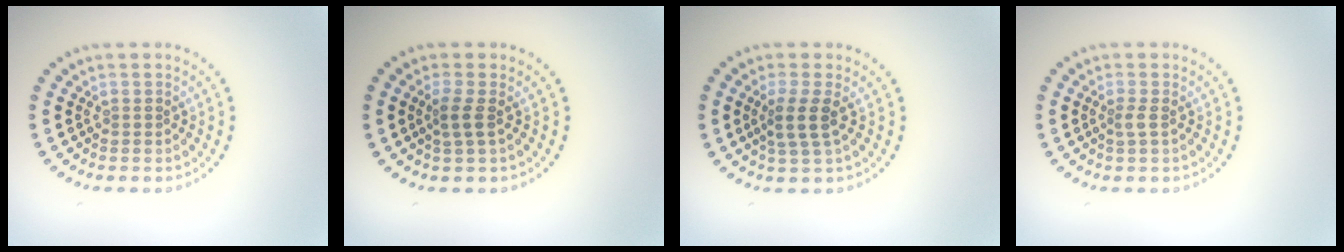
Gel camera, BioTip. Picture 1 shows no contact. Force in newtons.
{"total": 1.6, "press": 1.3, "slide": 1.0}
{"total": 2.5, "press": 2.0, "slide": 1.5}
{"total": 0.9, "press": 0.7, "slide": 0.7}